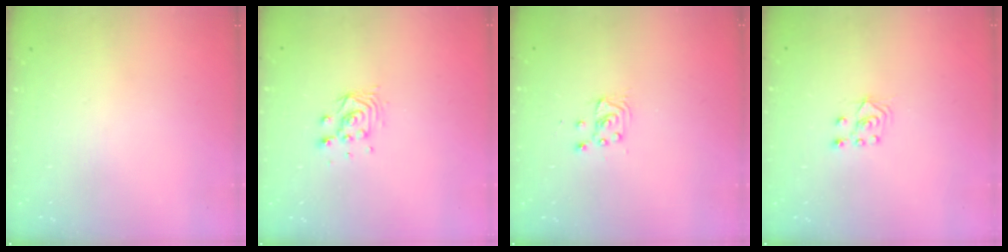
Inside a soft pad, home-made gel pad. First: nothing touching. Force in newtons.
{"total": 5.0, "press": 5.0, "slide": 0.1}
{"total": 2.9, "press": 2.9, "slide": 0.4}
{"total": 4.3, "press": 4.3, "slide": 0.6}